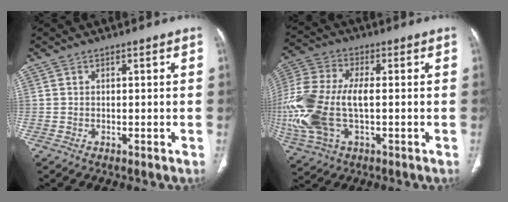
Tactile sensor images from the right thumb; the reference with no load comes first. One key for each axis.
{"total": 19.9, "fx": -1.9, "fy": 10.4, "fz": 16.9, "tx": -0.417, "ty": 0.001, "tz": -0.029}